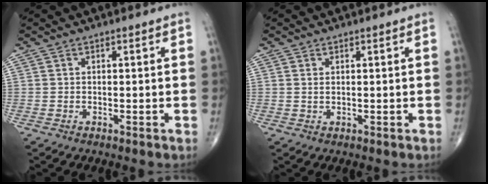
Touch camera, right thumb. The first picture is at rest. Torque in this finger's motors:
{"motor_torque": [-0.05, 0.08, -0.17, -0.14, 0.00]}